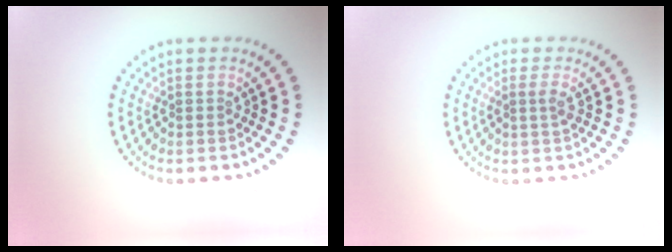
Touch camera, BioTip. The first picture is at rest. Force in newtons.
{"total": 1.1, "press": 0.8, "slide": 0.8}